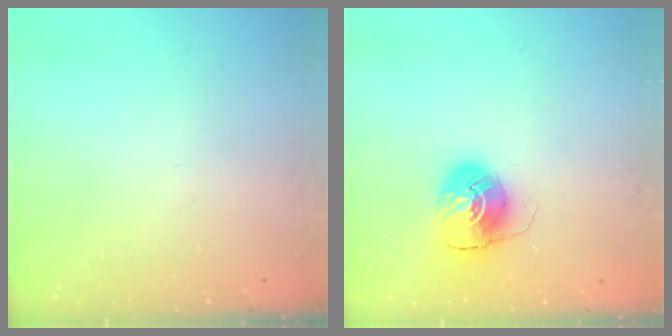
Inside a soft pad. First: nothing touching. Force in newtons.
{"total": 8.5, "press": 8.5, "slide": 0.1}